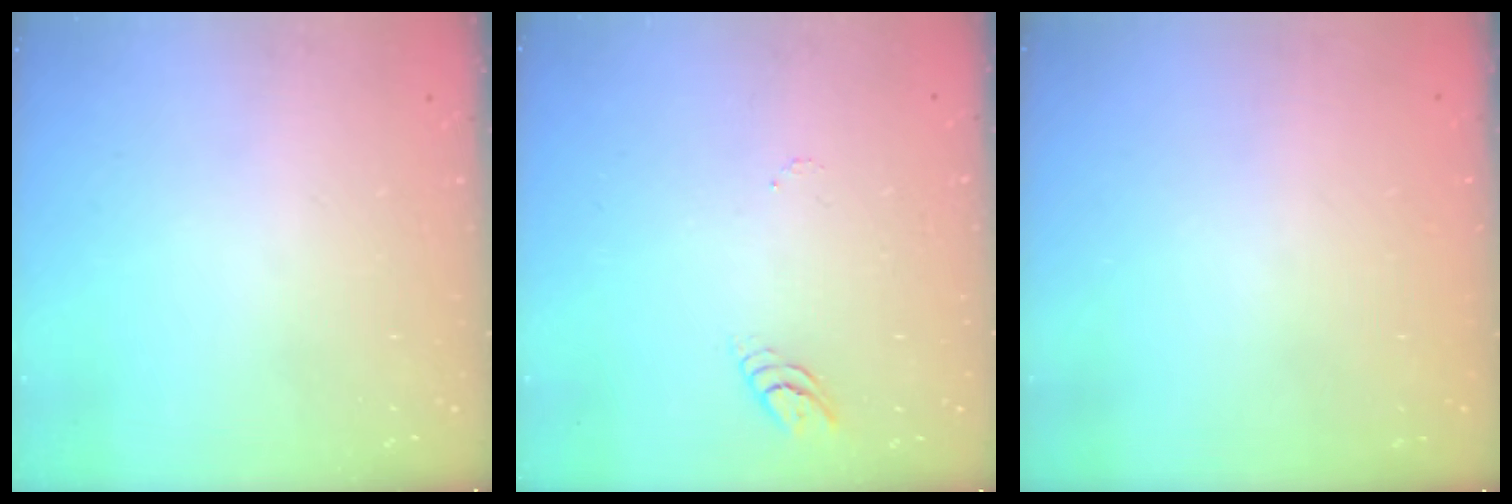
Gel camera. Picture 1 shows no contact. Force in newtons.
{"total": 3.1, "press": 3.1, "slide": 0.3}
{"total": 0.0}